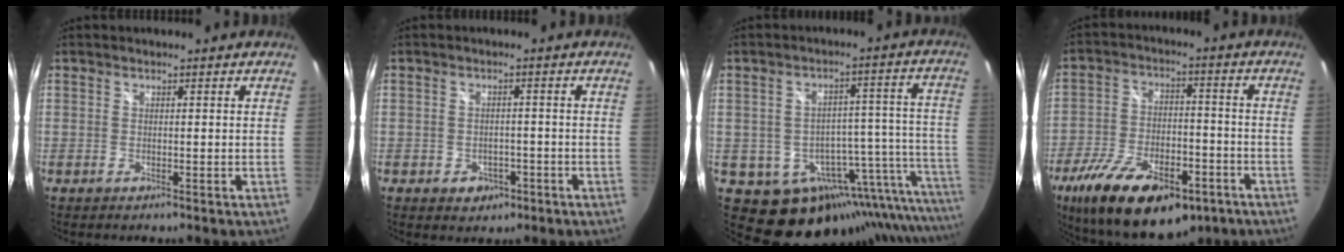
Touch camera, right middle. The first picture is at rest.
{"total": 3.9, "force": [-1.6, 3.2, 1.6], "torque": [-0.038, 0.002, -0.014]}
{"total": 19.7, "force": [-11.6, 11.2, 11.3], "torque": [-0.138, 0.004, -0.141]}
{"total": 21.4, "force": [-12.9, 9.8, 14.0], "torque": [-0.273, -0.025, -0.202]}